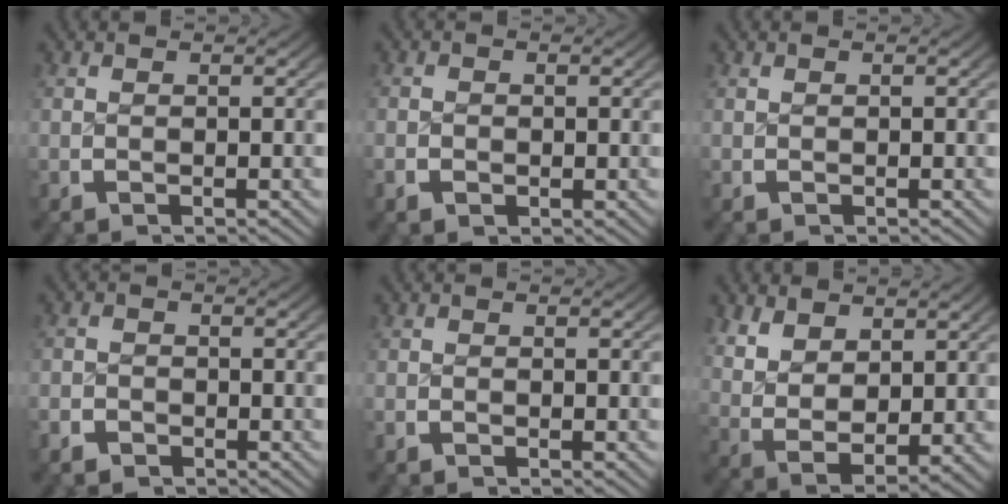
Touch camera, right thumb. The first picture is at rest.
{"total": 1.2, "force": [-0.4, 1.0, 0.5], "torque": [-0.012, -0.003, -0.008]}
{"total": 0.0}
{"total": 2.0, "force": [-1.4, 1.3, 0.1], "torque": [0.001, -0.005, -0.029]}
{"total": 0.6, "force": [-0.6, 0.3, 0.1], "torque": [-0.002, -0.002, -0.012]}
{"total": 7.5, "force": [0.6, 5.4, 5.2], "torque": [-0.125, -0.042, 0.036]}